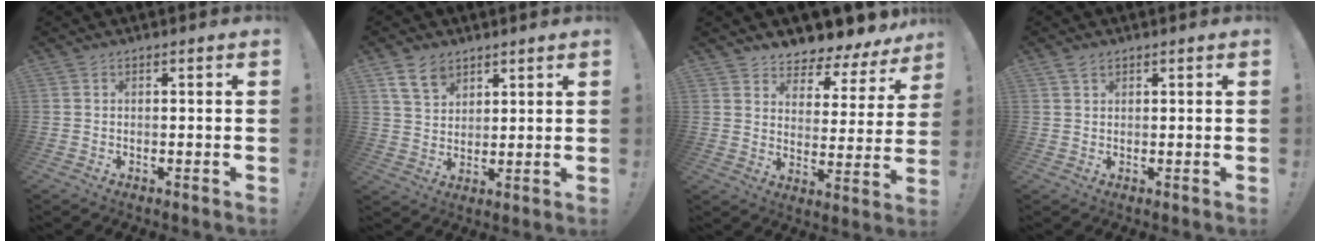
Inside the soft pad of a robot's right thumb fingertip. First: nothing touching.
{"total": 8.1, "force": [5.5, 5.0, 3.4], "torque": [-0.056, -0.024, 0.106]}
{"total": 5.4, "force": [4.7, 2.2, 1.3], "torque": [-0.011, -0.063, 0.080]}
{"total": 1.9, "force": [1.4, 0.9, 0.8], "torque": [-0.016, -0.003, 0.026]}